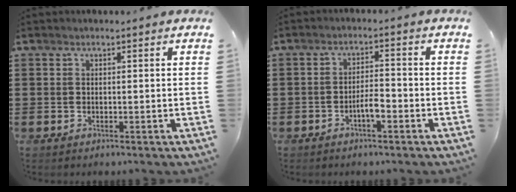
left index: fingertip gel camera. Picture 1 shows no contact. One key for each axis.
{"total": 3.3, "fx": -1.7, "fy": 0.9, "fz": 2.7, "tx": -0.055, "ty": 0.005, "tz": -0.035}